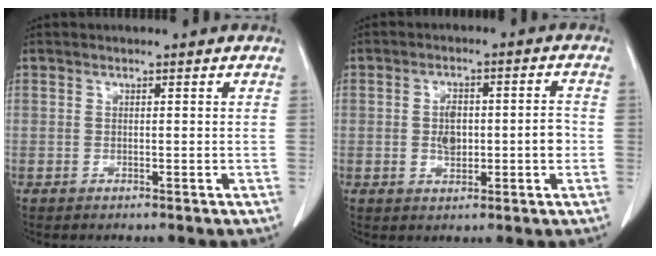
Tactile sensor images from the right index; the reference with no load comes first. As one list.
[{"total": 6.3, "force": [-0.7, 2.6, 5.7], "torque": [-0.100, 0.015, -0.005]}]